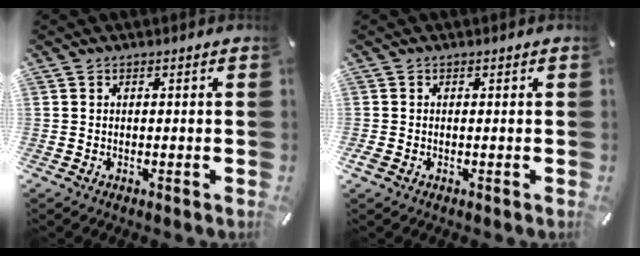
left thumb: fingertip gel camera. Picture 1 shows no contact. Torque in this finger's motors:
{"motor_torque": [-0.29, 0.22, 0.00, 0.09, 0.00]}